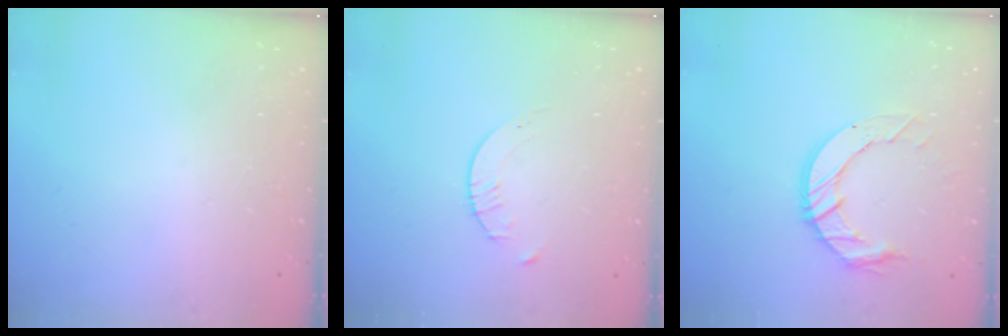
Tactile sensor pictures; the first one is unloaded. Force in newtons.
{"total": 2.1, "press": 2.1, "slide": 0.3}
{"total": 11.0, "press": 11.0, "slide": 1.2}